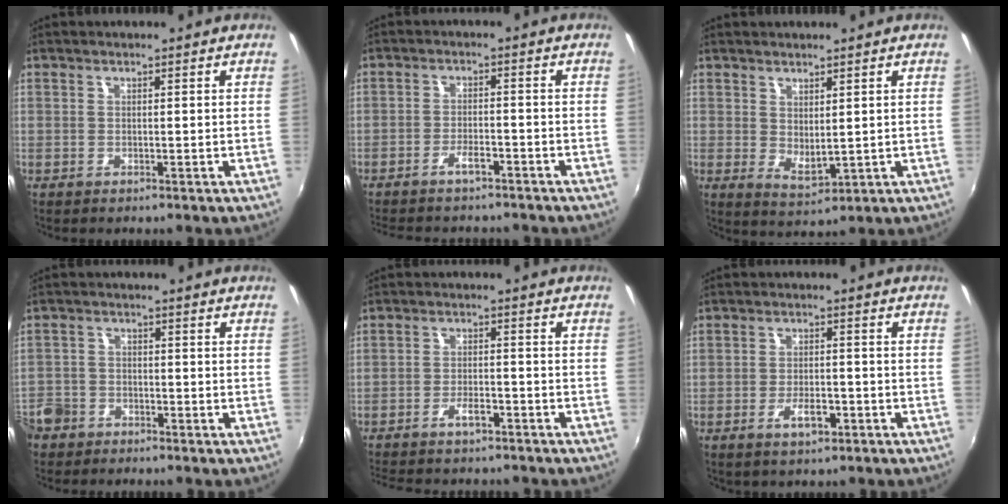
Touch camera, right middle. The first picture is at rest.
{"total": 6.0, "force": [-5.0, 1.8, 2.7], "torque": [-0.066, 0.001, -0.077]}
{"total": 3.9, "force": [1.5, 1.9, 3.1], "torque": [-0.049, -0.010, 0.031]}
{"total": 8.3, "force": [-5.1, 6.3, 2.0], "torque": [-0.068, 0.016, -0.092]}
{"total": 5.9, "force": [-4.8, 1.9, 2.9], "torque": [-0.069, 0.003, -0.077]}
{"total": 4.7, "force": [-2.4, 2.0, 3.5], "torque": [-0.073, -0.003, -0.036]}